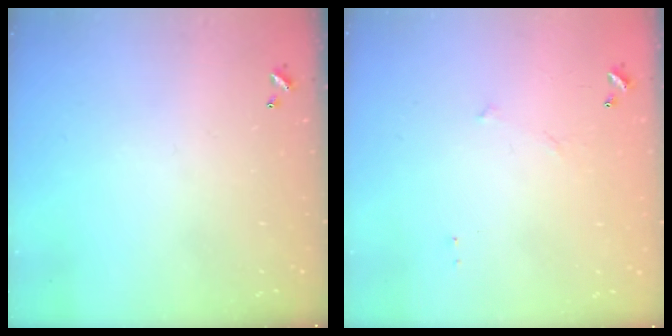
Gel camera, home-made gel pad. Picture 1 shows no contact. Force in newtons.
{"total": 7.6, "press": 7.5, "slide": 0.6}